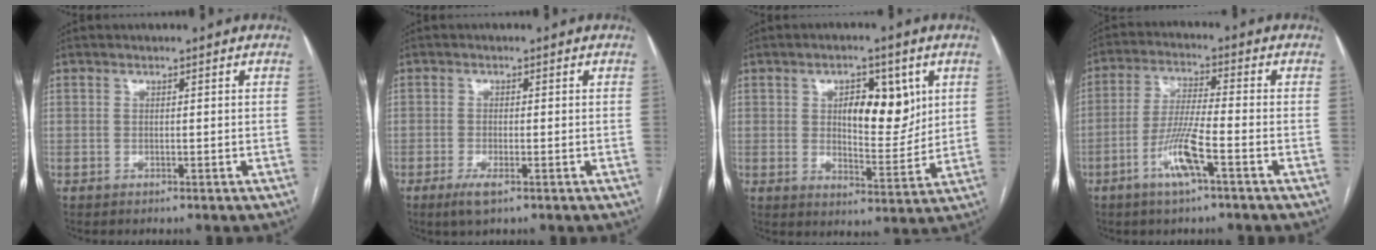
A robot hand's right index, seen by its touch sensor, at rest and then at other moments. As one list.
[{"total": 2.9, "force": [-1.6, 0.6, 2.4], "torque": [-0.047, -0.005, -0.029]}, {"total": 9.0, "force": [2.9, 4.1, 7.5], "torque": [-0.104, 0.006, 0.049]}, {"total": 8.1, "force": [-3.8, 0.3, 7.1], "torque": [-0.147, -0.005, -0.074]}]